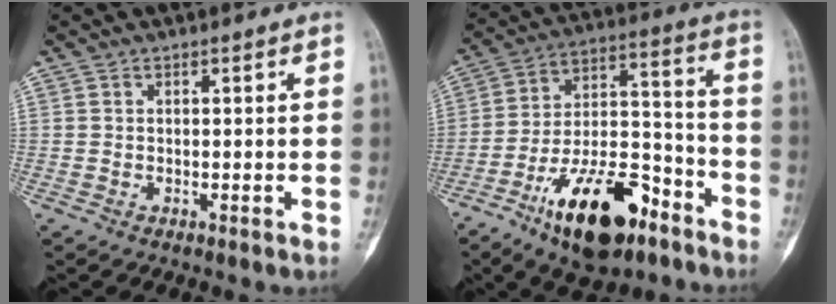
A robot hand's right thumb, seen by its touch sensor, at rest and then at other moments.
{"total": 20.7, "force": [-12.0, 9.0, 14.2], "torque": [-0.228, 0.081, -0.202]}